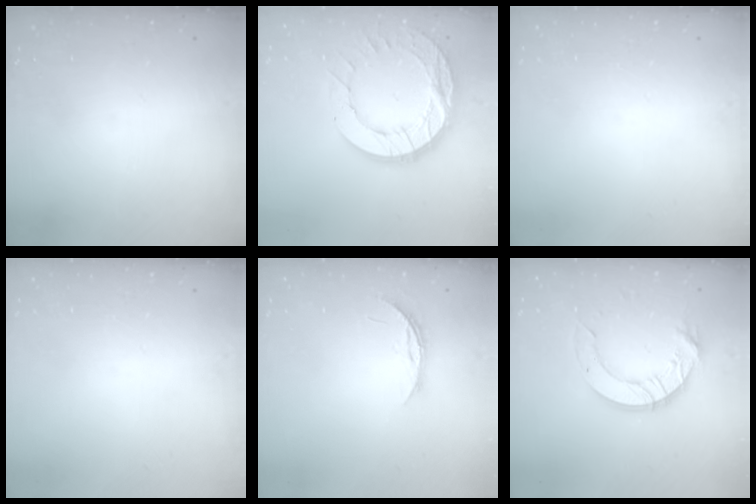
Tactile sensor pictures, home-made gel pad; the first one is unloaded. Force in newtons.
{"total": 16.0, "press": 15.9, "slide": 1.3}
{"total": 0.0}
{"total": 0.0}
{"total": 3.8, "press": 3.8, "slide": 0.3}
{"total": 11.6, "press": 11.6, "slide": 1.2}